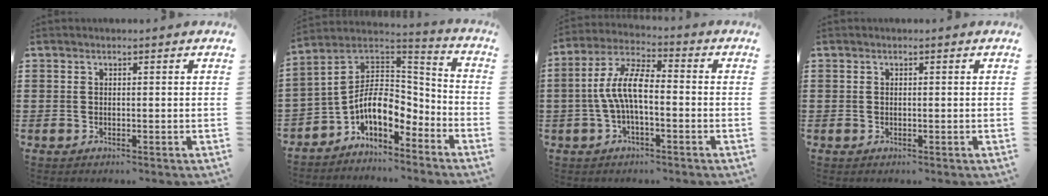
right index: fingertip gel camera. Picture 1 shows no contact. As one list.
[{"total": 8.7, "force": [-3.8, 4.7, 6.2], "torque": [-0.146, -0.010, -0.081]}, {"total": 8.2, "force": [-1.2, 2.7, 7.6], "torque": [-0.176, -0.008, -0.029]}, {"total": 0.0}]